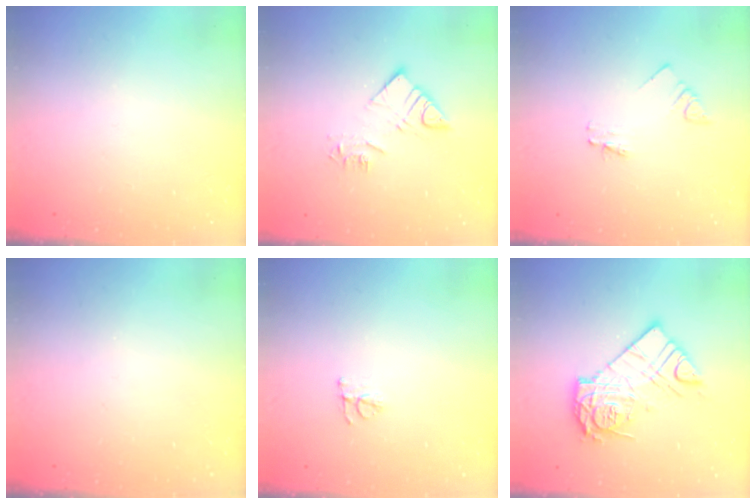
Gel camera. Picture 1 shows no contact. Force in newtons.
{"total": 9.0, "press": 9.0, "slide": 0.4}
{"total": 1.6, "press": 1.6, "slide": 0.2}
{"total": 0.0}
{"total": 5.6, "press": 5.5, "slide": 0.6}
{"total": 12.9, "press": 12.9, "slide": 1.0}